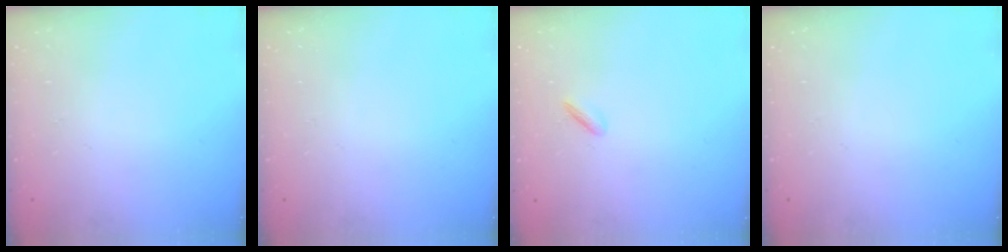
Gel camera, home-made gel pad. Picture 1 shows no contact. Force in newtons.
{"total": 0.0}
{"total": 1.9, "press": 1.8, "slide": 0.6}
{"total": 0.0}